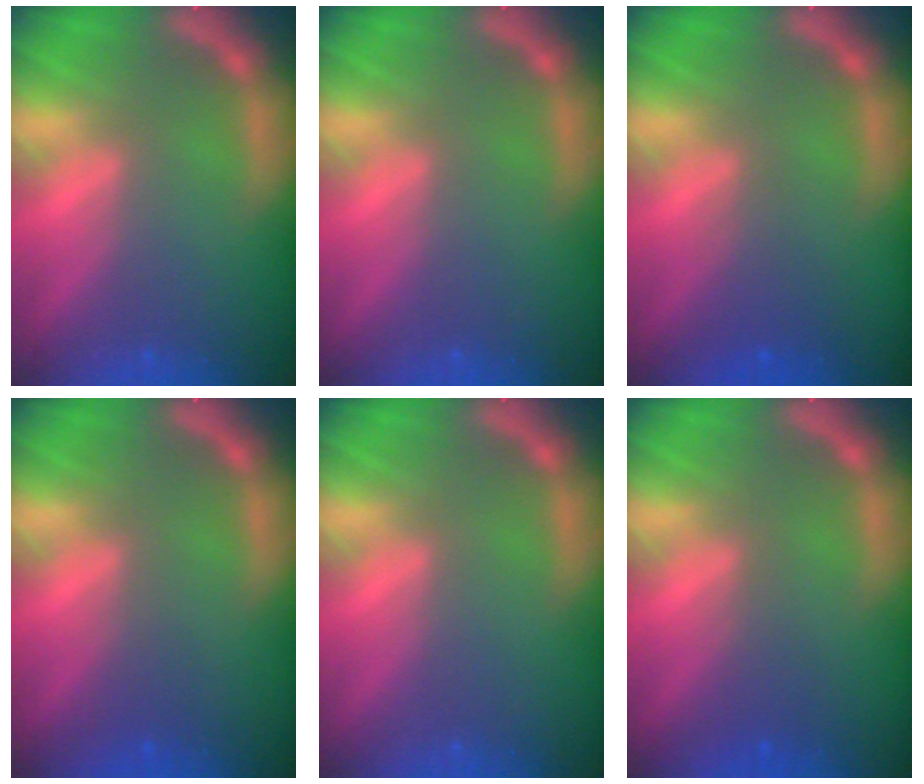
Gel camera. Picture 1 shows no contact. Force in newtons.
{"total": 0.0}
{"total": 2.0}
{"total": 1.0}
{"total": 0.0}
{"total": 1.5}